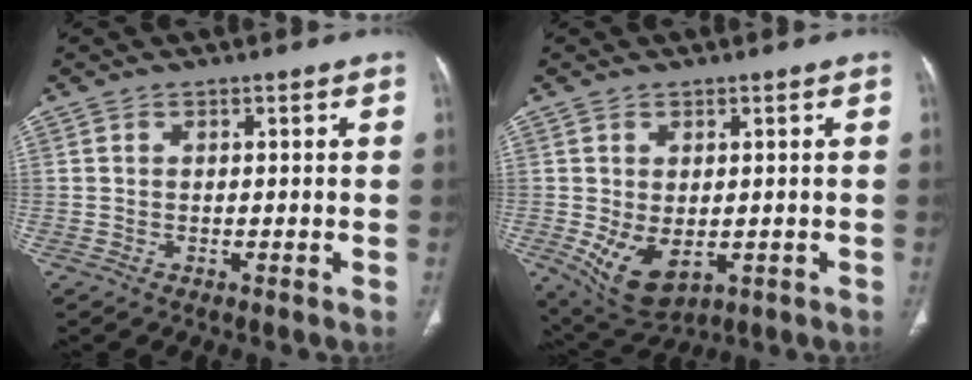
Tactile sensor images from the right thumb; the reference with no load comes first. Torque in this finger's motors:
{"motor_torque": [-0.40, 0.39, 1.27, 0.08, 0.37]}